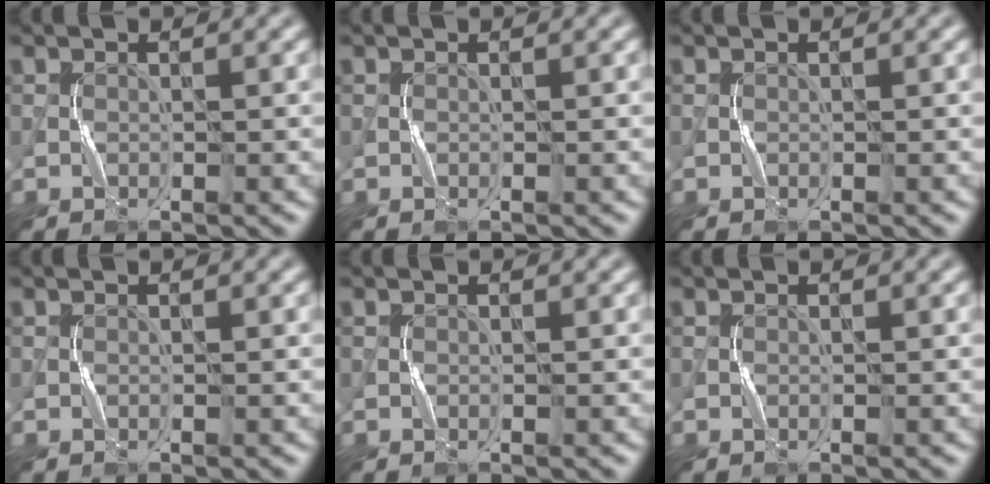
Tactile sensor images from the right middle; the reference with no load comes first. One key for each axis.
{"total": 0.0}
{"total": 0.0}
{"total": 0.0}
{"total": 0.0}
{"total": 0.0}